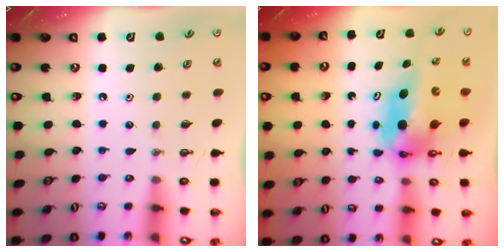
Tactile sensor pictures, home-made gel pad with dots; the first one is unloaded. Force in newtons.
{"total": 6.1, "press": 6.1, "slide": 0.4}